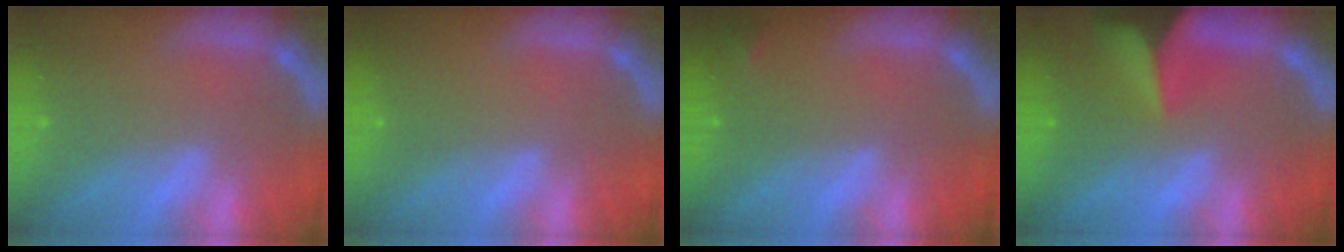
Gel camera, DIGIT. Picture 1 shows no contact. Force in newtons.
{"total": 0.0}
{"total": 0.9}
{"total": 10.0}